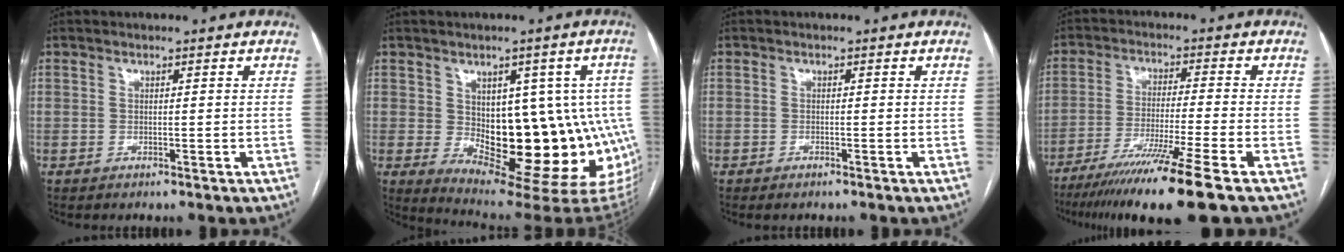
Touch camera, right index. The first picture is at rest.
{"total": 19.3, "force": [-2.2, 9.3, 16.7], "torque": [-0.144, 0.018, -0.001]}
{"total": 0.8, "force": [-0.6, 0.1, 0.4], "torque": [-0.013, -0.003, -0.008]}
{"total": 14.1, "force": [-10.1, -2.0, 9.7], "torque": [-0.169, -0.048, -0.167]}